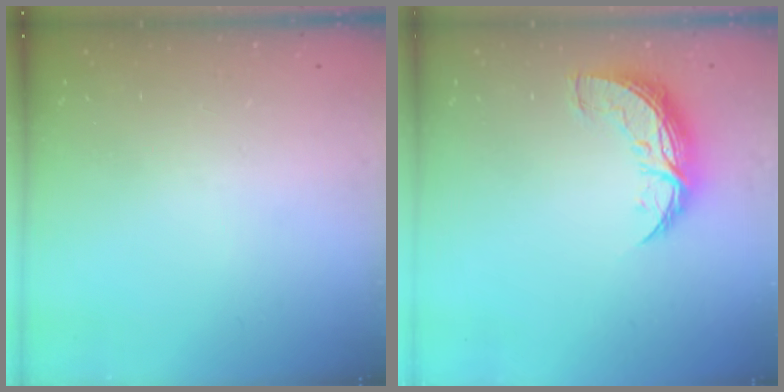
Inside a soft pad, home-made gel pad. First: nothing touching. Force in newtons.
{"total": 8.9, "press": 8.9, "slide": 0.6}